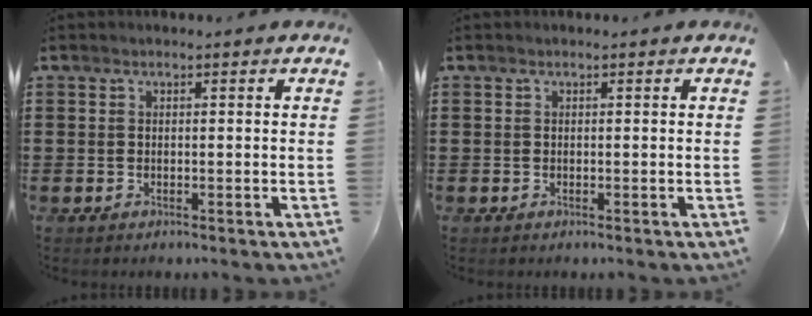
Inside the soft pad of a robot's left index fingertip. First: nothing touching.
{"total": 0.0}